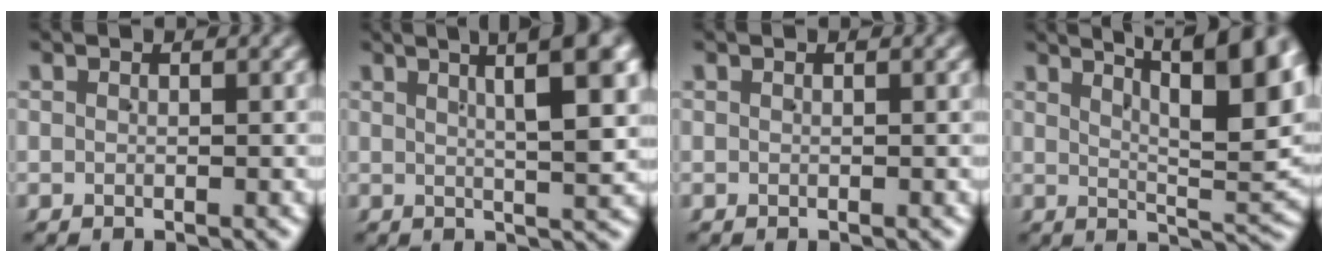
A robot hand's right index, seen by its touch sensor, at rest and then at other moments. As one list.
[{"total": 6.9, "force": [3.3, 0.7, 6.0], "torque": [-0.075, 0.022, 0.049]}, {"total": 0.0}, {"total": 10.1, "force": [4.9, 2.7, 8.4], "torque": [-0.094, 0.012, 0.072]}]